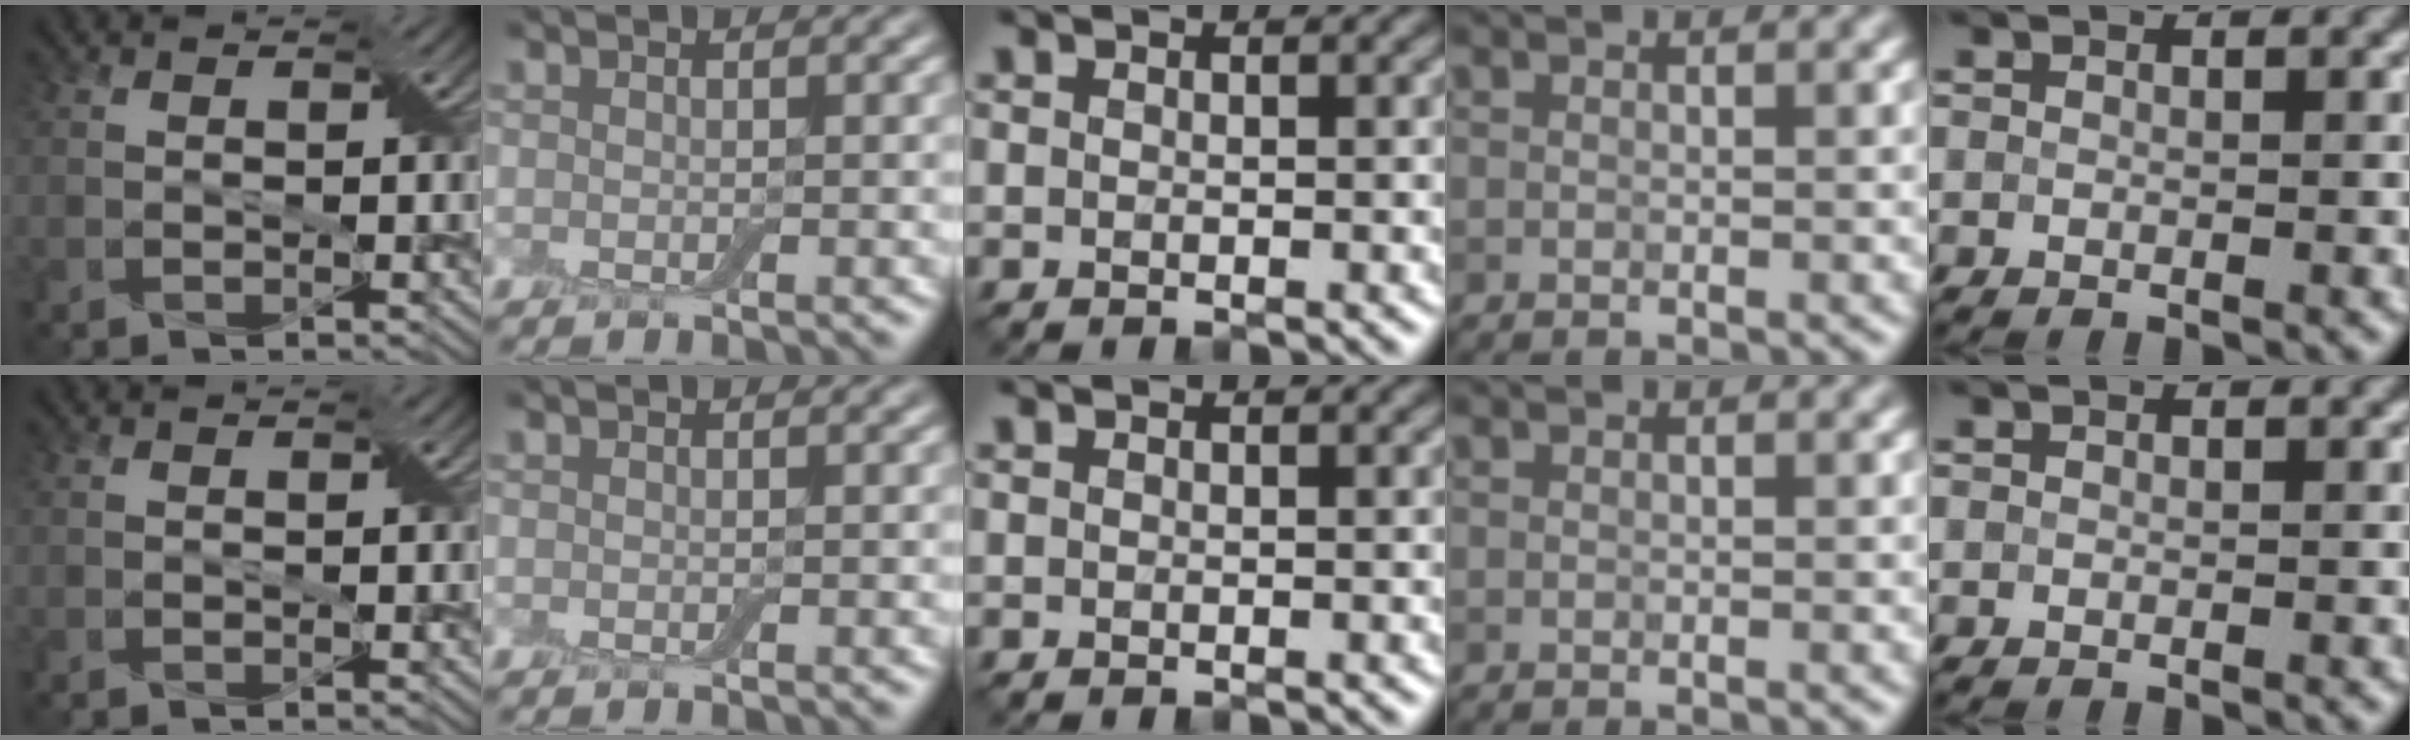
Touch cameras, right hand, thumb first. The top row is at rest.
{}